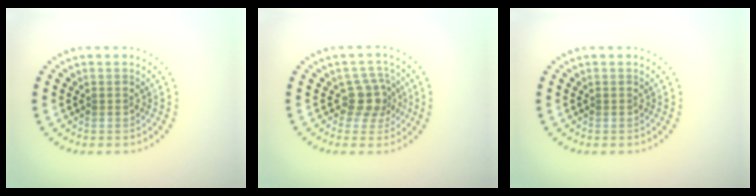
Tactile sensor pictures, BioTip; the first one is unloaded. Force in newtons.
{"total": 2.9, "press": 2.3, "slide": 1.8}
{"total": 0.0}